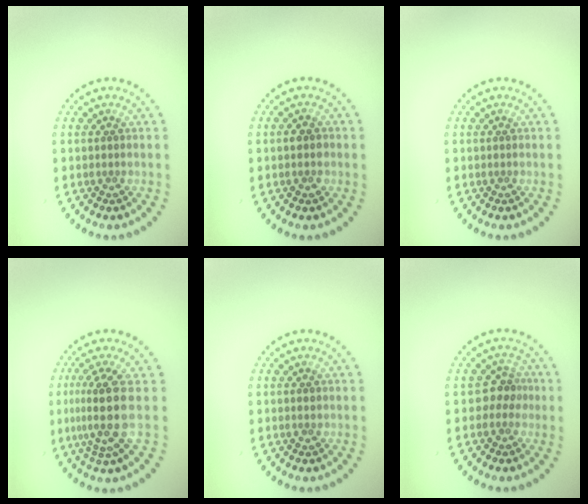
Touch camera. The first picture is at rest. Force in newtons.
{"total": 1.4, "press": 1.4, "slide": 0.4}
{"total": 0.0}
{"total": 4.2, "press": 3.4, "slide": 2.5}
{"total": 0.8, "press": 0.8, "slide": 0.1}
{"total": 2.1, "press": 1.6, "slide": 1.3}